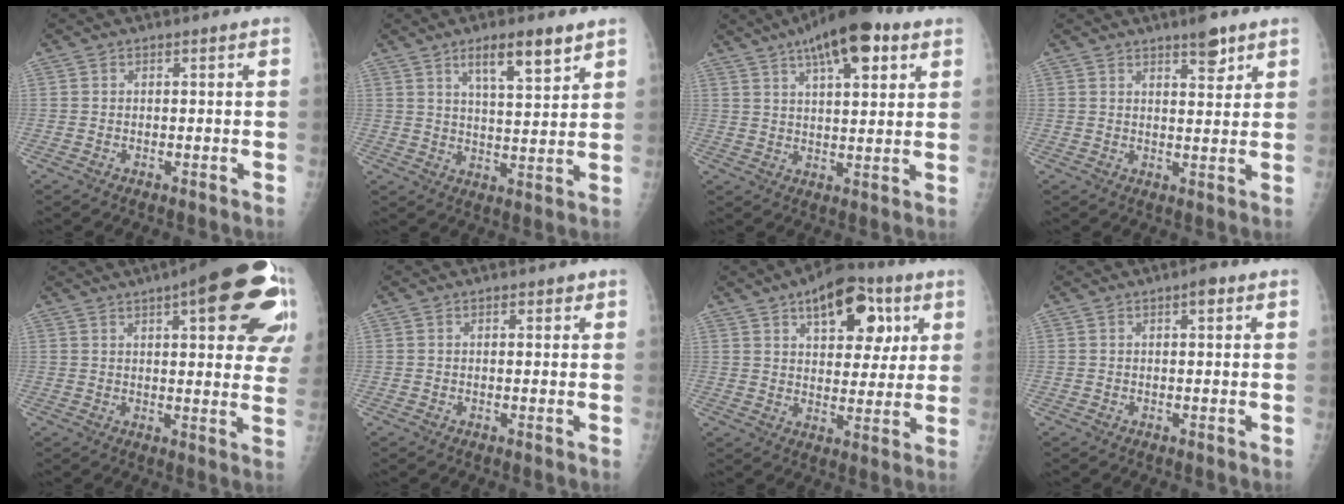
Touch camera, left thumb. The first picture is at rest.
{"total": 8.6, "force": [5.3, 2.2, 6.4], "torque": [-0.093, -0.031, 0.090]}
{"total": 13.9, "force": [7.5, 4.9, 10.7], "torque": [-0.142, -0.012, 0.114]}
{"total": 4.9, "force": [3.3, 1.5, 3.2], "torque": [-0.035, -0.020, 0.047]}
{"total": 24.5, "force": [10.5, 7.4, 20.9], "torque": [-0.212, 0.002, 0.133]}
{"total": 1.5, "force": [0.7, 0.9, 0.9], "torque": [-0.002, 0.000, 0.006]}
{"total": 15.5, "force": [7.1, 8.4, 11.0], "torque": [-0.105, -0.011, 0.103]}
{"total": 2.0, "force": [0.9, 0.7, 1.7], "torque": [-0.018, 0.002, 0.007]}